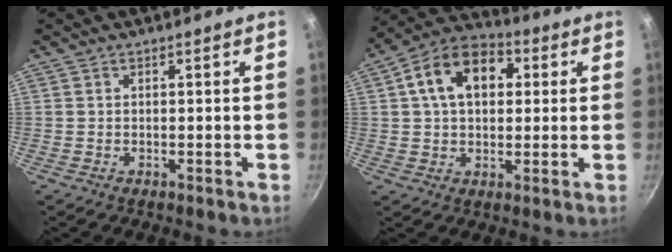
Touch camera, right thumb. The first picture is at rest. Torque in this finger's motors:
{"motor_torque": [0.59, 3.03, 1.45, -0.08, 0.11]}